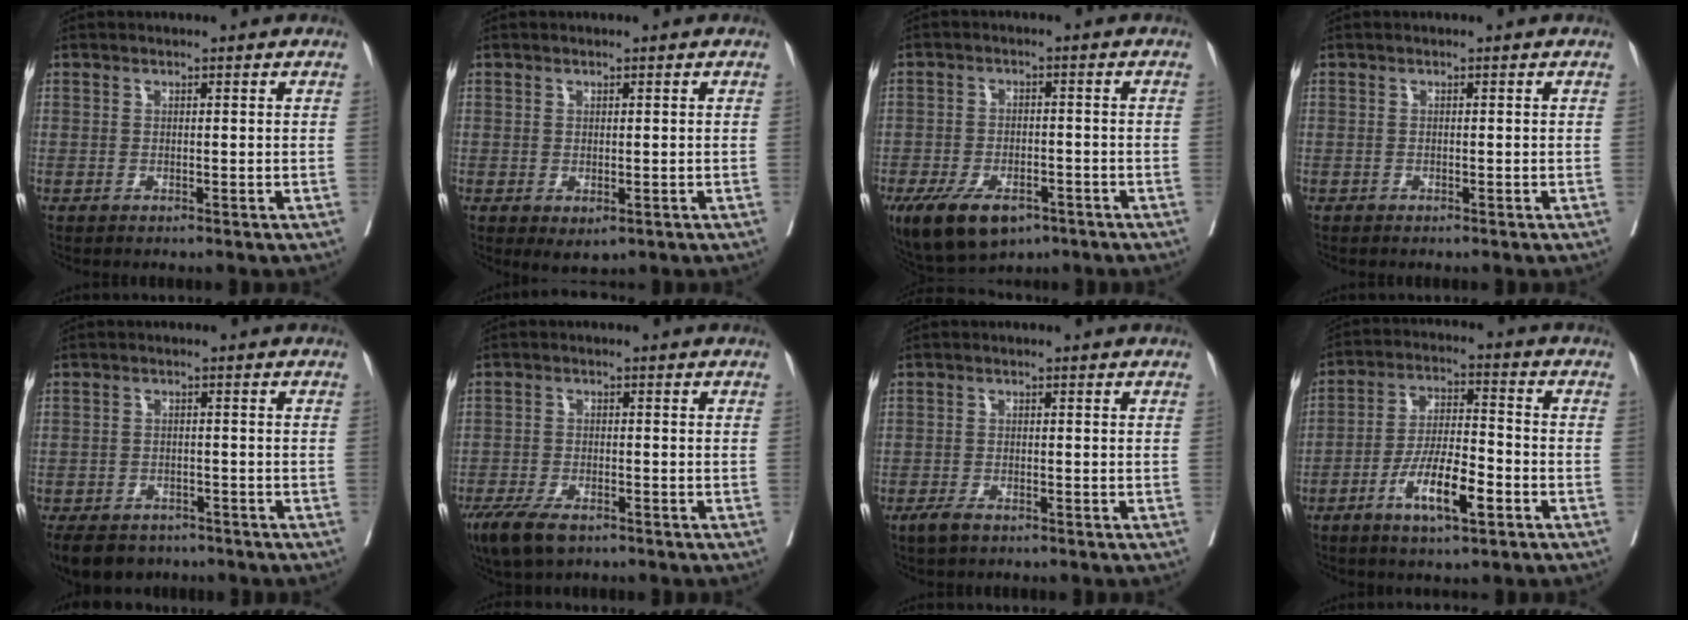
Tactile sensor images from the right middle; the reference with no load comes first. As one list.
[{"total": 2.4, "force": [-0.7, 1.4, 1.8], "torque": [-0.025, -0.007, 0.002]}, {"total": 10.1, "force": [-6.3, 5.0, 6.1], "torque": [-0.109, -0.008, -0.099]}, {"total": 0.0}, {"total": 10.1, "force": [-7.5, 5.9, 3.3], "torque": [-0.074, -0.015, -0.101]}, {"total": 7.1, "force": [-5.0, 2.7, 4.3], "torque": [-0.081, -0.011, -0.086]}, {"total": 2.4, "force": [-1.7, 0.9, 1.5], "torque": [-0.034, -0.003, -0.027]}, {"total": 9.6, "force": [-4.5, 2.1, 8.1], "torque": [-0.154, -0.002, -0.081]}]